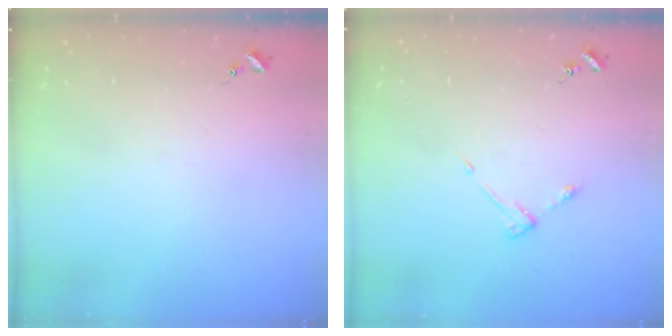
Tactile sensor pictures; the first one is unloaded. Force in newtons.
{"total": 3.6, "press": 3.6, "slide": 0.5}